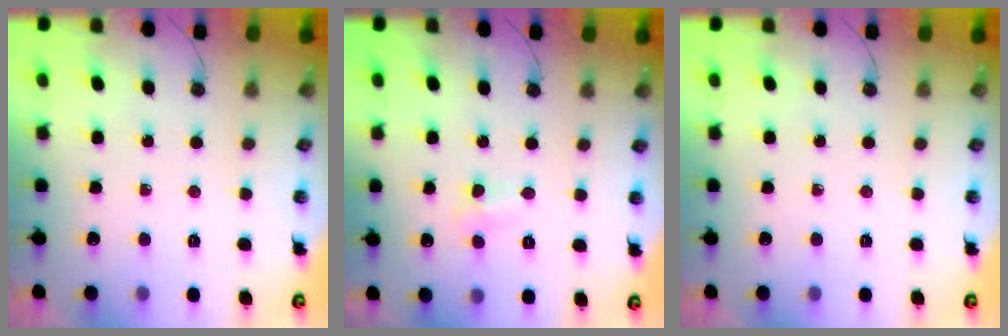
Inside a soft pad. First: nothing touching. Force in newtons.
{"total": 3.8, "press": 3.8, "slide": 0.5}
{"total": 0.0}